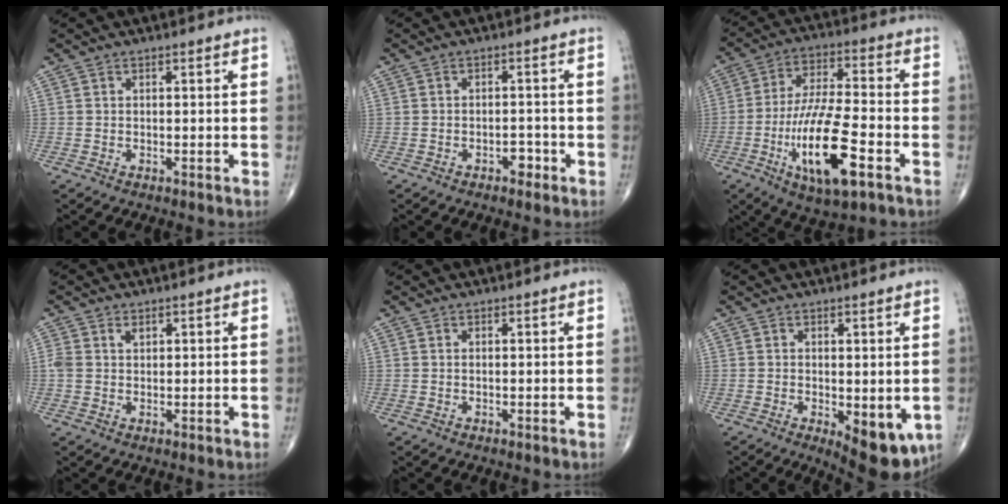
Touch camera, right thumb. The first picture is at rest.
{"total": 3.3, "force": [-1.9, 1.9, 2.0], "torque": [-0.012, 0.019, -0.027]}
{"total": 17.2, "force": [-6.2, 5.1, 15.2], "torque": [-0.290, 0.016, -0.101]}
{"total": 2.6, "force": [1.0, 1.7, 1.6], "torque": [-0.033, 0.005, 0.024]}
{"total": 0.0}
{"total": 9.1, "force": [-2.3, 4.0, 7.8], "torque": [-0.084, -0.017, -0.020]}